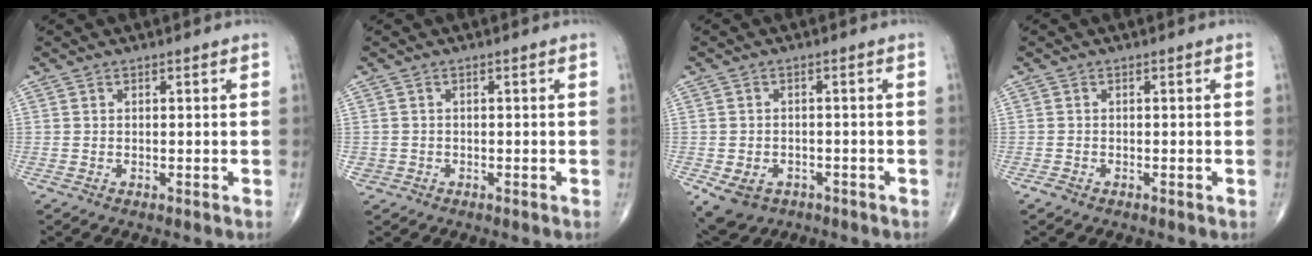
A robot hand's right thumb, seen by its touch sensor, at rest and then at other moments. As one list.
[{"total": 1.2, "force": [-0.3, 1.2, 0.1], "torque": [0.002, 0.005, -0.005]}, {"total": 7.5, "force": [-3.6, 5.8, 3.3], "torque": [-0.057, 0.017, -0.043]}, {"total": 1.0, "force": [-0.7, 0.6, 0.4], "torque": [-0.010, -0.001, -0.015]}]